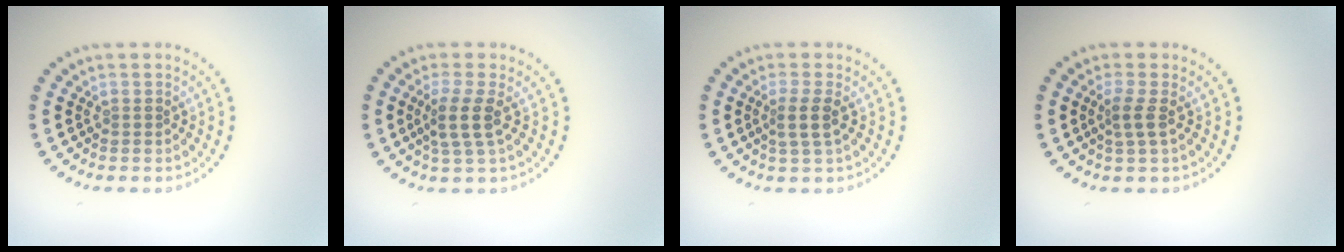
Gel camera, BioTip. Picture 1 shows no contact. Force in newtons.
{"total": 2.7, "press": 2.1, "slide": 1.7}
{"total": 2.1, "press": 1.7, "slide": 1.2}
{"total": 1.5, "press": 1.2, "slide": 1.0}